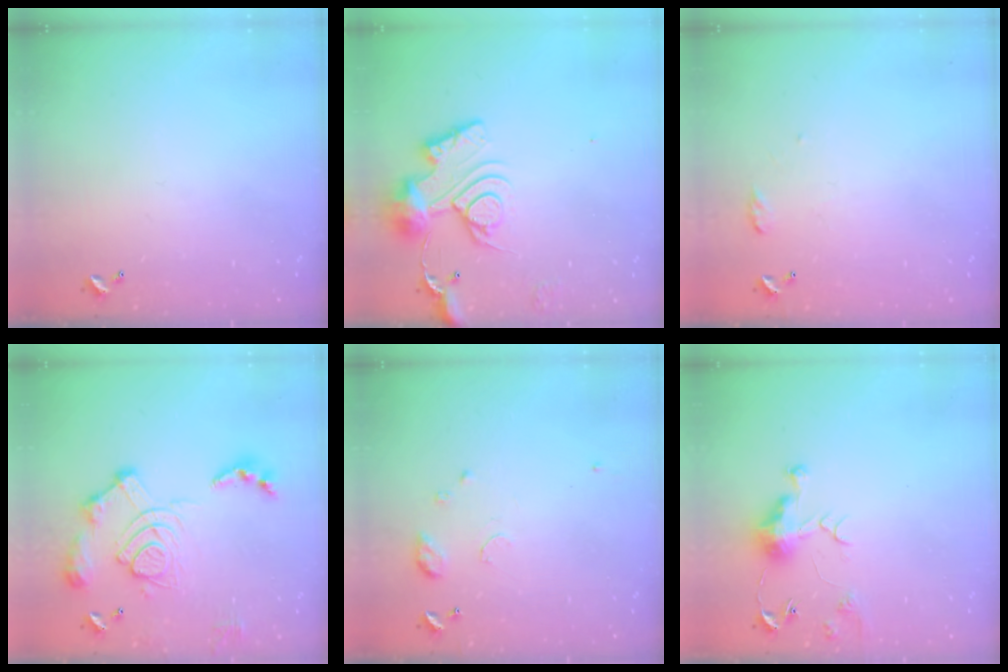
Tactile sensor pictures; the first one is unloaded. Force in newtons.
{"total": 13.9, "press": 13.8, "slide": 1.6}
{"total": 5.9, "press": 5.8, "slide": 0.7}
{"total": 17.1, "press": 17.0, "slide": 1.6}
{"total": 7.9, "press": 7.8, "slide": 0.8}
{"total": 7.0, "press": 7.0, "slide": 0.7}